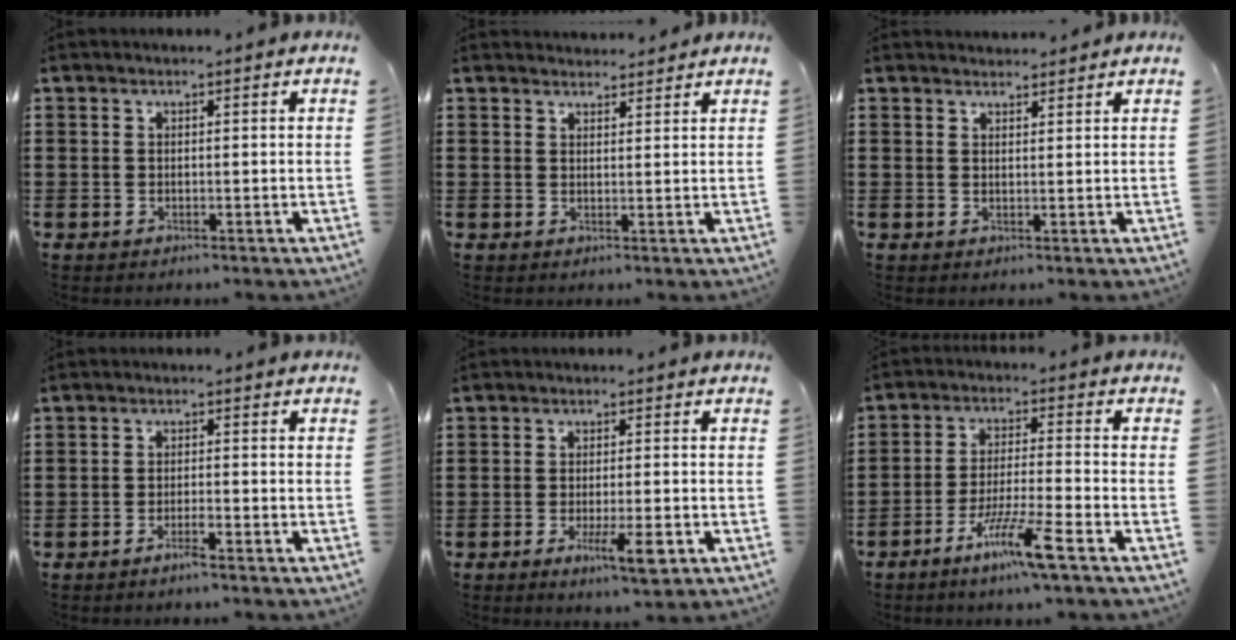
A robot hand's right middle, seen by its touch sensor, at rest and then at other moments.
{"total": 2.1, "force": [2.1, 0.4, -0.1], "torque": [0.004, -0.001, 0.039]}
{"total": 1.8, "force": [1.7, 0.4, 0.0], "torque": [0.003, -0.001, 0.032]}
{"total": 2.1, "force": [-1.5, 0.1, 1.4], "torque": [-0.024, -0.001, -0.028]}
{"total": 5.5, "force": [-2.4, 1.2, 4.8], "torque": [-0.086, -0.010, -0.040]}
{"total": 8.5, "force": [-5.7, 0.2, 6.4], "torque": [-0.119, -0.009, -0.103]}